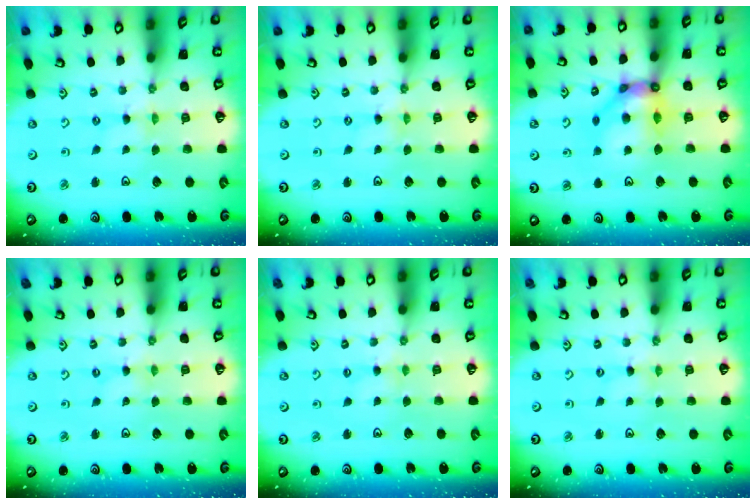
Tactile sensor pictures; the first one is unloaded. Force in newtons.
{"total": 0.0}
{"total": 11.9, "press": 11.8, "slide": 1.1}
{"total": 0.0}
{"total": 3.2, "press": 3.1, "slide": 0.5}
{"total": 0.0}